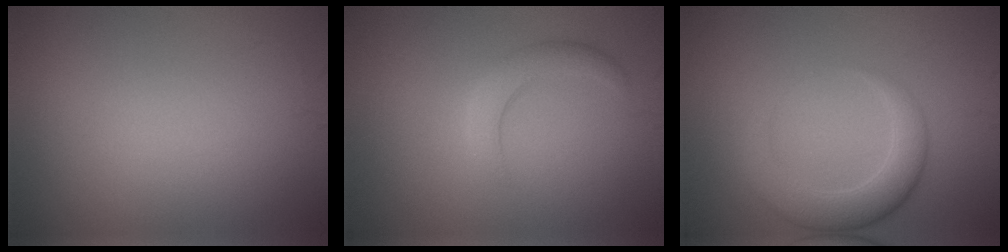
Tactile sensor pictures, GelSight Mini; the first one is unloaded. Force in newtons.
{"total": 2.3, "press": 2.2, "slide": 0.2}
{"total": 3.7, "press": 3.7, "slide": 0.3}